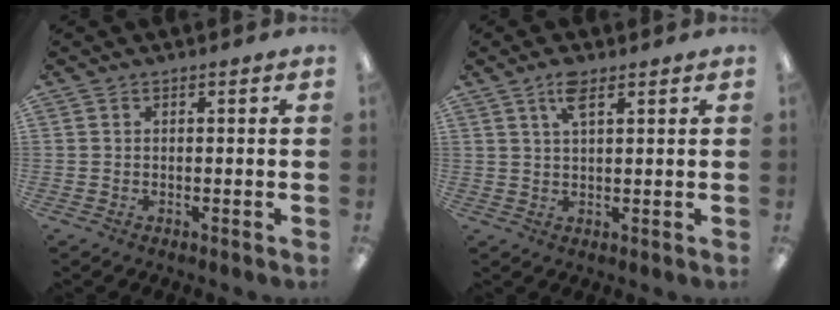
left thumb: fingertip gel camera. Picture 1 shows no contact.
{"total": 5.2, "force": [3.2, 1.7, 3.7], "torque": [-0.073, 0.001, 0.054]}